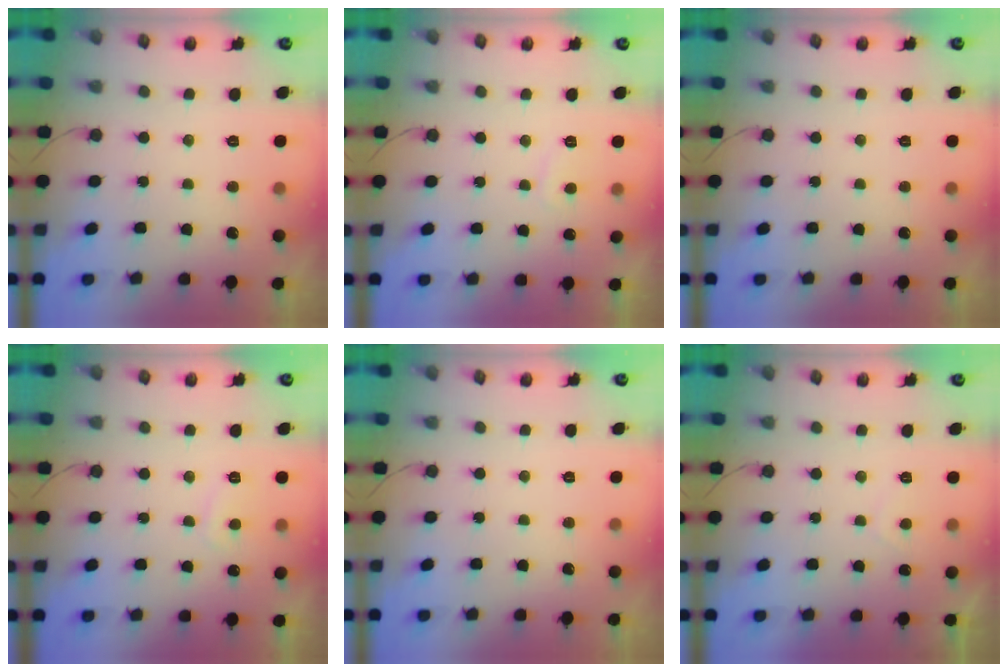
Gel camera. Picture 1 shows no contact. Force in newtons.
{"total": 2.6, "press": 2.5, "slide": 0.6}
{"total": 0.0}
{"total": 2.9, "press": 2.9, "slide": 0.3}
{"total": 0.0}
{"total": 1.6, "press": 1.6, "slide": 0.5}